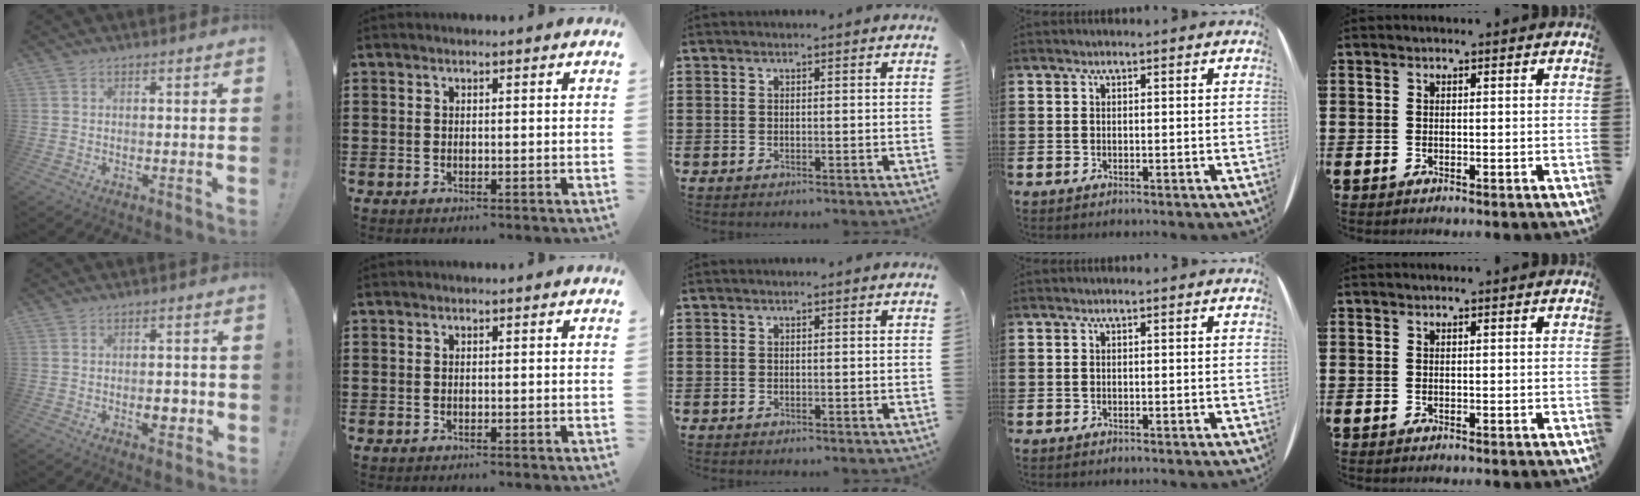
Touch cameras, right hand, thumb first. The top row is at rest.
{"thumb": {"total": 4.1, "force": [-1.4, 2.3, 3.1], "torque": [-0.041, 0.006, -0.024]}}